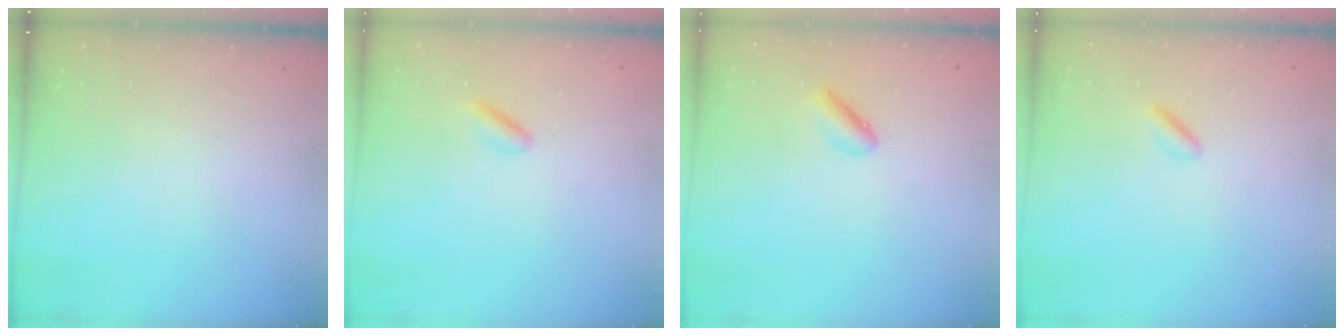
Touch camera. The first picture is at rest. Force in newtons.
{"total": 2.2, "press": 2.2, "slide": 0.3}
{"total": 2.0, "press": 2.0, "slide": 0.3}
{"total": 0.9, "press": 0.7, "slide": 0.6}